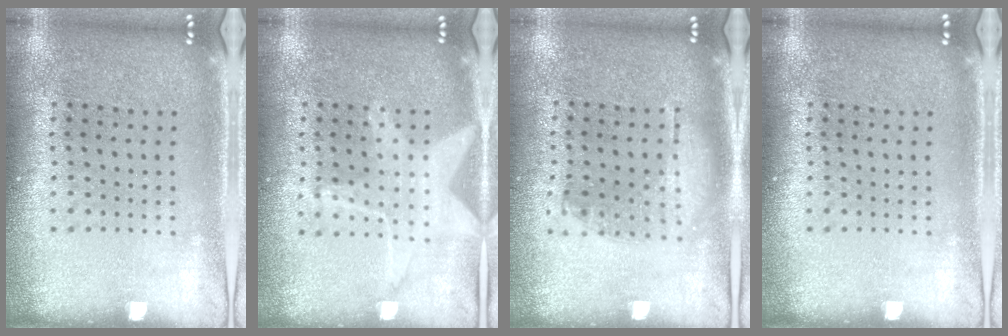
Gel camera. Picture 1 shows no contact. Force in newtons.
{"total": 1.5, "press": 1.4, "slide": 0.5}
{"total": 1.0, "press": 0.9, "slide": 0.4}
{"total": 0.0}